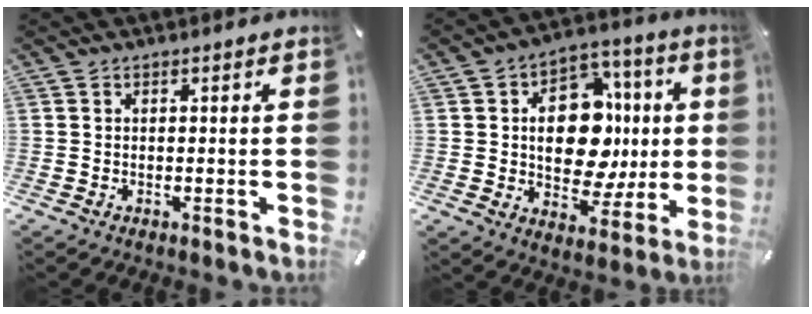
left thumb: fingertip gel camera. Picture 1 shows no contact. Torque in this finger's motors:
{"motor_torque": [1.70, 1.64, 1.54, -0.18, 0.23]}